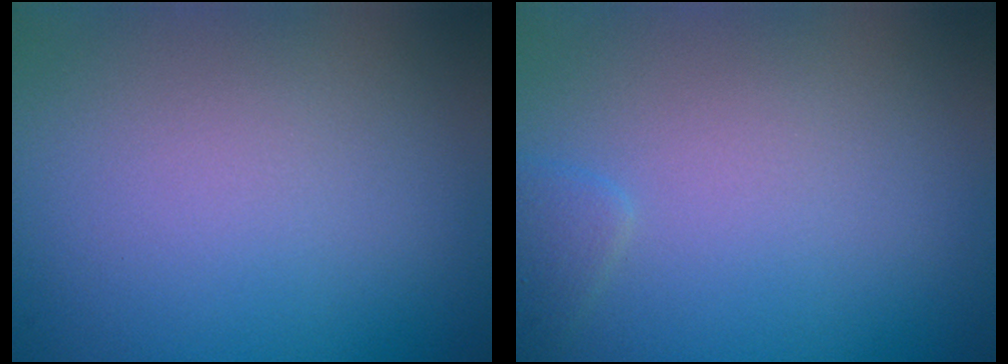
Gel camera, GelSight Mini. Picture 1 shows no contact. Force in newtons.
{"total": 1.0, "press": 1.0, "slide": 0.0}